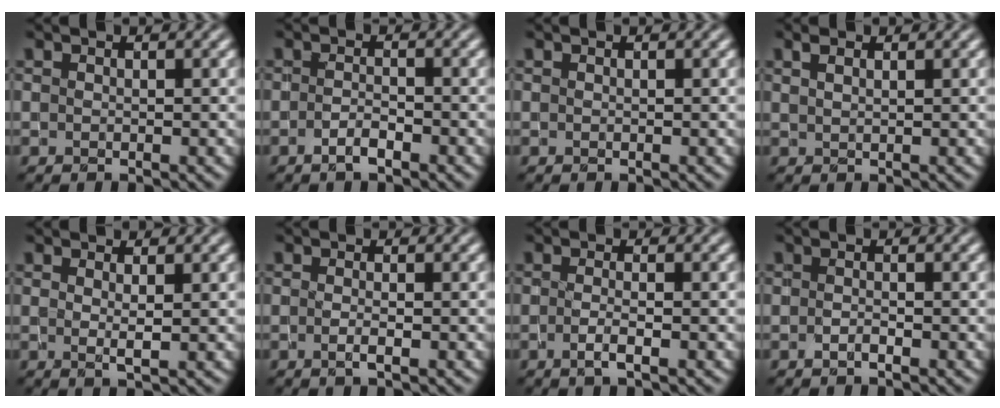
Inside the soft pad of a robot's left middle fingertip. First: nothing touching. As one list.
[{"total": 1.6, "force": [-1.0, 0.4, 1.2], "torque": [-0.023, 0.000, -0.020]}, {"total": 0.0}, {"total": 1.2, "force": [0.8, 0.4, 0.8], "torque": [-0.017, 0.004, 0.014]}, {"total": 1.3, "force": [0.4, 0.2, 1.2], "torque": [-0.023, -0.005, 0.008]}, {"total": 1.3, "force": [-0.3, 0.4, 1.2], "torque": [-0.020, -0.007, -0.007]}, {"total": 1.9, "force": [-0.6, 0.6, 1.7], "torque": [-0.029, -0.005, -0.016]}, {"total": 0.7, "force": [-0.5, 0.2, 0.6], "torque": [-0.012, -0.002, -0.008]}]